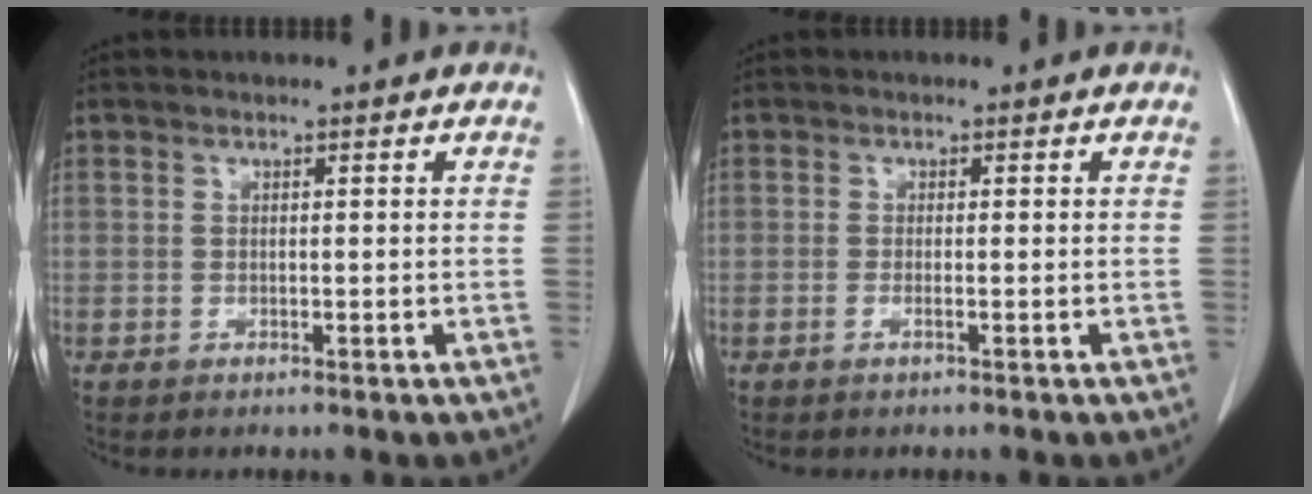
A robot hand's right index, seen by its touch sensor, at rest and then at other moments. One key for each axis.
{"total": 0.8, "fx": -0.4, "fy": 0.0, "fz": 0.7, "tx": -0.015, "ty": 0.000, "tz": -0.007}